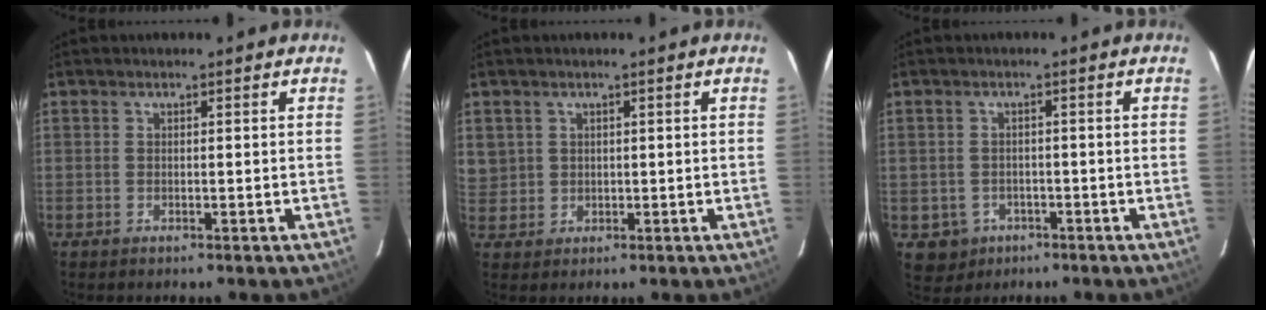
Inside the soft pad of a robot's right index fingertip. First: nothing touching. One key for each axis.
{"total": 3.7, "fx": 1.4, "fy": 3.4, "fz": 0.3, "tx": -0.003, "ty": 0.003, "tz": 0.035}
{"total": 4.0, "fx": -1.6, "fy": 3.7, "fz": 0.5, "tx": -0.009, "ty": 0.008, "tz": -0.017}